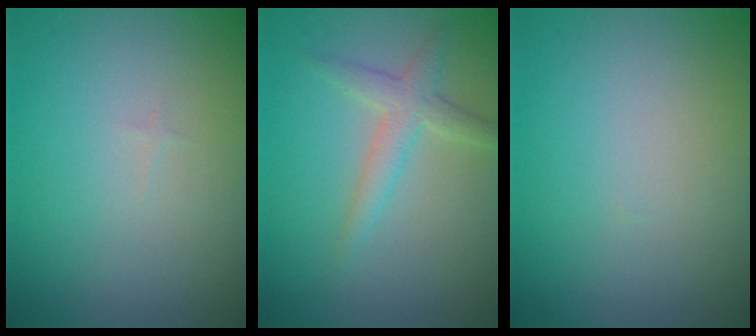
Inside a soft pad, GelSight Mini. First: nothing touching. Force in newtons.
{"total": 2.3, "press": 2.3, "slide": 0.0}
{"total": 0.0}